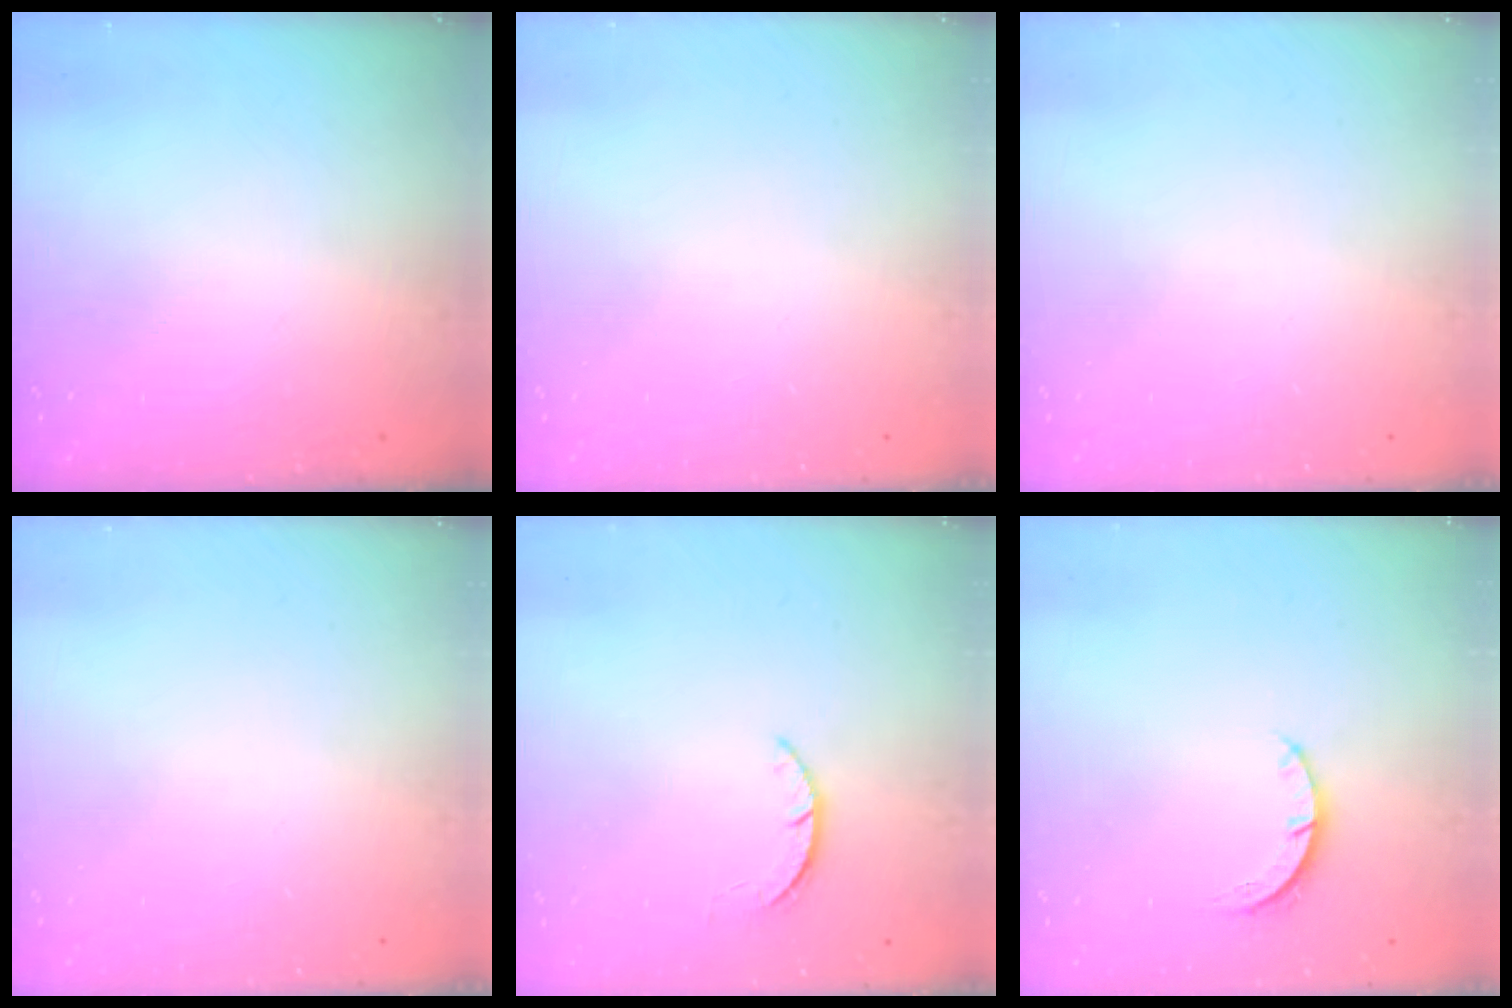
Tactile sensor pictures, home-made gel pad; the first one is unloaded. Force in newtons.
{"total": 0.0}
{"total": 0.0}
{"total": 0.0}
{"total": 1.6, "press": 1.6, "slide": 0.3}
{"total": 2.7, "press": 2.7, "slide": 0.4}